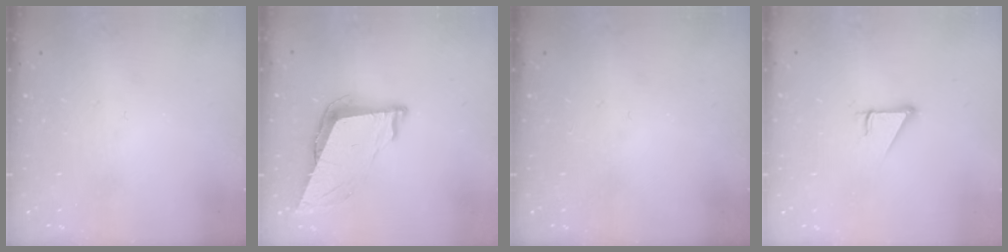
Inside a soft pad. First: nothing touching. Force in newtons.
{"total": 9.3, "press": 8.8, "slide": 3.2}
{"total": 0.0}
{"total": 2.9, "press": 2.9, "slide": 0.1}